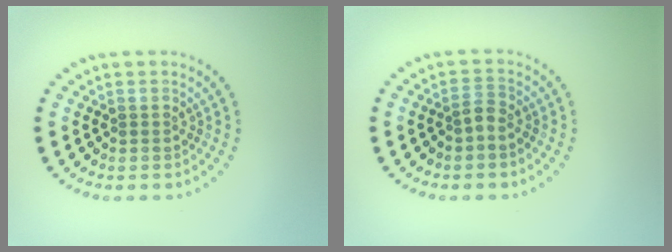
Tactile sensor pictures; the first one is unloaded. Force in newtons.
{"total": 1.3, "press": 1.0, "slide": 0.8}